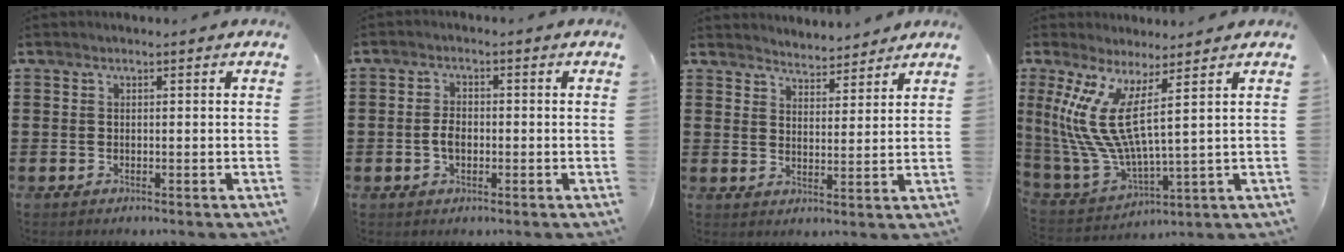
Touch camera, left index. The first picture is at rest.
{"total": 2.7, "force": [-0.6, 1.7, 2.1], "torque": [-0.049, 0.001, -0.013]}
{"total": 3.3, "force": [3.3, 0.6, -0.2], "torque": [-0.006, -0.007, 0.062]}
{"total": 10.0, "force": [4.5, 1.7, 8.8], "torque": [-0.226, -0.042, 0.073]}